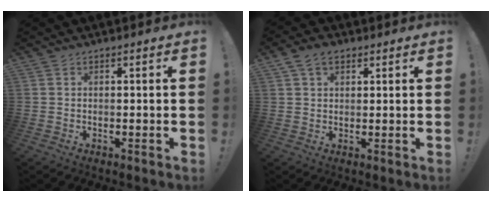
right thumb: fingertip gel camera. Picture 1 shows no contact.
{"total": 5.6, "force": [2.7, 3.8, 3.2], "torque": [-0.056, 0.000, 0.052]}